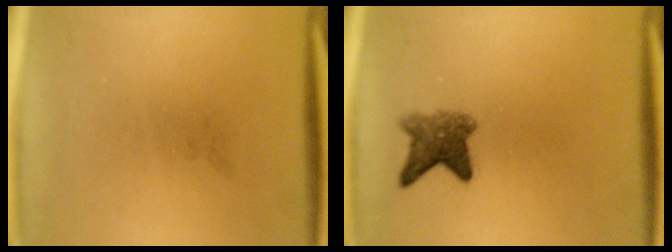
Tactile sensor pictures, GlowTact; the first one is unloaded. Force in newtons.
{"total": 4.1}